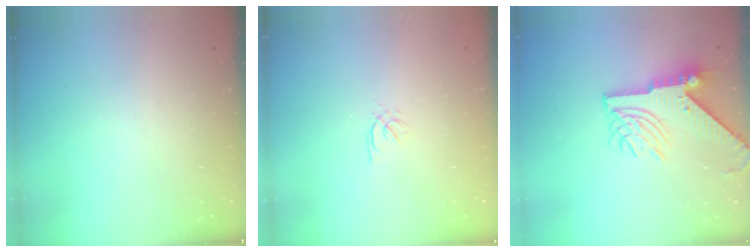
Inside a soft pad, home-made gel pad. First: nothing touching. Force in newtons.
{"total": 0.5, "press": 0.3, "slide": 0.4}
{"total": 11.2, "press": 11.1, "slide": 1.3}